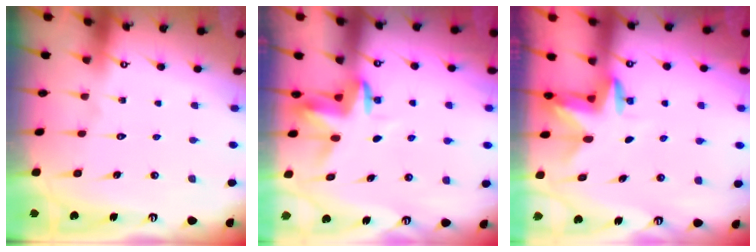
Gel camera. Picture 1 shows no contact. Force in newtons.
{"total": 3.5, "press": 3.5, "slide": 0.2}
{"total": 2.6, "press": 2.6, "slide": 0.2}